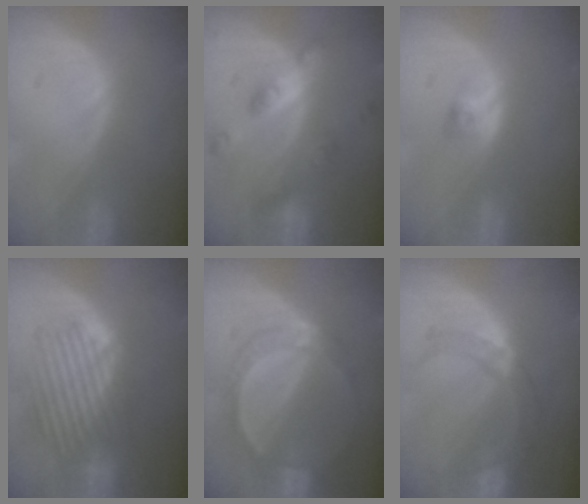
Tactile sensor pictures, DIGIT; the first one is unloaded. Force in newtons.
{"total": 7.2, "press": 7.2, "slide": 0.4}
{"total": 2.6, "press": 2.3, "slide": 1.2}
{"total": 8.8, "press": 8.3, "slide": 2.8}
{"total": 6.8, "press": 6.5, "slide": 1.7}
{"total": 8.5, "press": 8.1, "slide": 2.7}